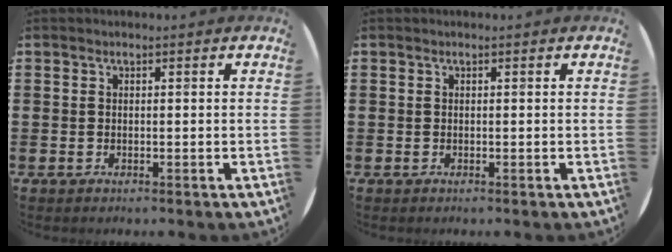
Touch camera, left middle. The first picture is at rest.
{"total": 0.0}